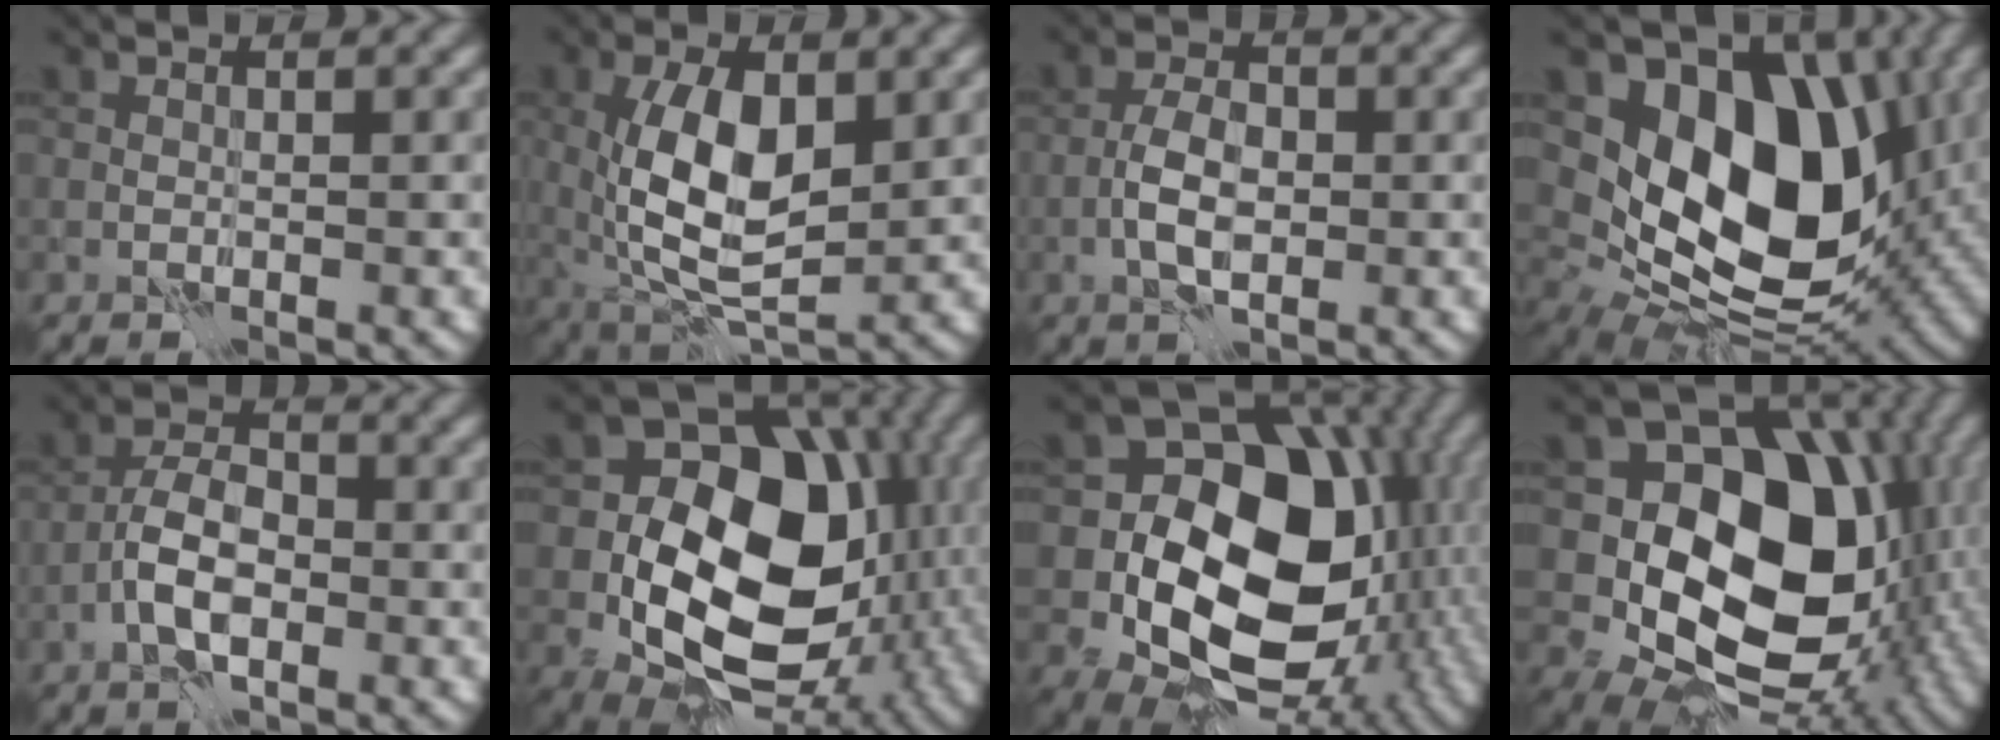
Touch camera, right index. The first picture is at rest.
{"total": 8.4, "force": [0.6, 3.9, 7.4], "torque": [-0.145, -0.004, 0.013]}
{"total": 3.7, "force": [-1.2, 2.0, 2.9], "torque": [-0.056, 0.004, -0.025]}
{"total": 13.7, "force": [2.4, 9.2, 9.9], "torque": [-0.140, -0.020, 0.049]}
{"total": 4.6, "force": [-2.1, 2.2, 3.4], "torque": [-0.059, 0.006, -0.043]}
{"total": 15.1, "force": [-1.6, 11.1, 10.2], "torque": [-0.154, -0.023, -0.036]}
{"total": 16.6, "force": [-1.5, 12.5, 10.8], "torque": [-0.151, -0.023, -0.018]}
{"total": 15.5, "force": [0.1, 11.6, 10.3], "torque": [-0.141, -0.019, 0.004]}